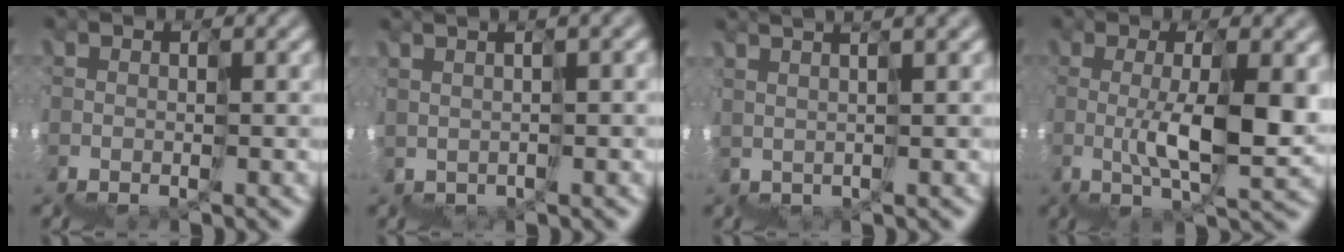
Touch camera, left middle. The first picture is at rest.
{"total": 3.6, "force": [2.9, -0.4, 2.2], "torque": [-0.013, 0.051, 0.057]}
{"total": 5.2, "force": [4.8, -0.9, 2.0], "torque": [0.016, 0.065, 0.070]}
{"total": 3.1, "force": [2.0, -2.1, 1.1], "torque": [-0.010, 0.028, 0.026]}